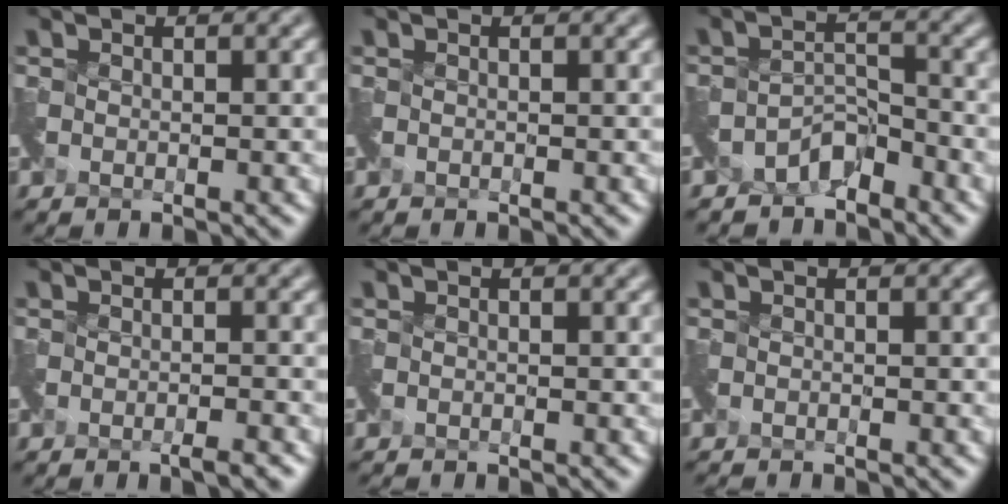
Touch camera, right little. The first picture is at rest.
{"total": 0.0}
{"total": 2.5, "force": [-2.4, 0.5, 0.4], "torque": [-0.006, 0.000, -0.046]}
{"total": 1.9, "force": [-1.6, 0.0, 1.0], "torque": [-0.015, -0.009, -0.027]}
{"total": 0.7, "force": [-0.6, -0.2, -0.2], "torque": [0.000, -0.011, -0.014]}
{"total": 1.1, "force": [-1.0, -0.2, -0.2], "torque": [0.000, -0.015, -0.023]}